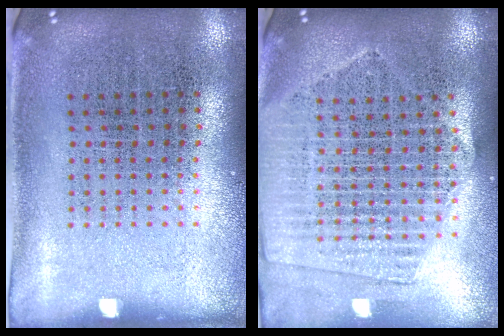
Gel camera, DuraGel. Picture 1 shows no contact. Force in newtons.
{"total": 2.0, "press": 1.8, "slide": 0.9}